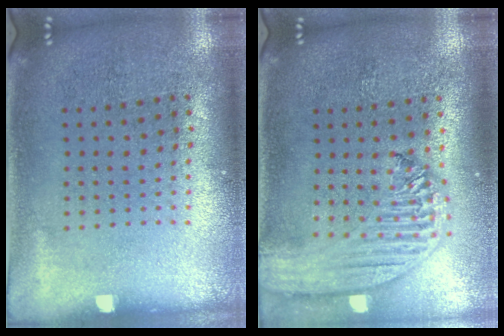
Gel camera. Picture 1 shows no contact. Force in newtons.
{"total": 2.5, "press": 2.1, "slide": 1.3}